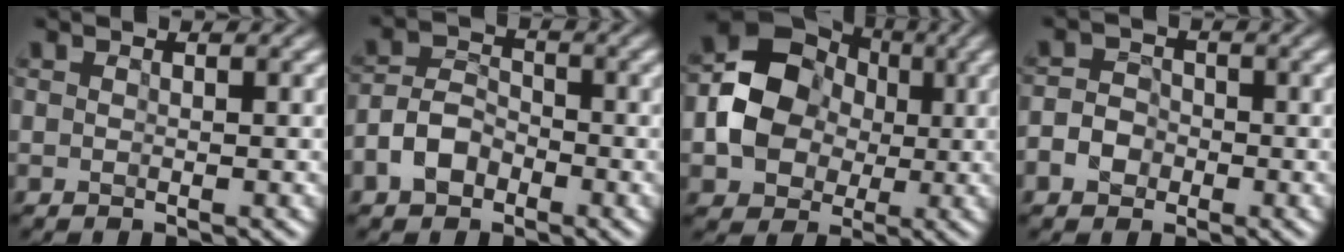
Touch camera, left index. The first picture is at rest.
{"total": 3.6, "force": [-2.1, 2.2, 1.9], "torque": [-0.042, 0.008, -0.039]}
{"total": 7.3, "force": [-0.6, 6.1, 4.1], "torque": [-0.074, 0.005, -0.021]}
{"total": 3.2, "force": [-1.3, 2.5, 1.4], "torque": [-0.010, 0.005, -0.025]}